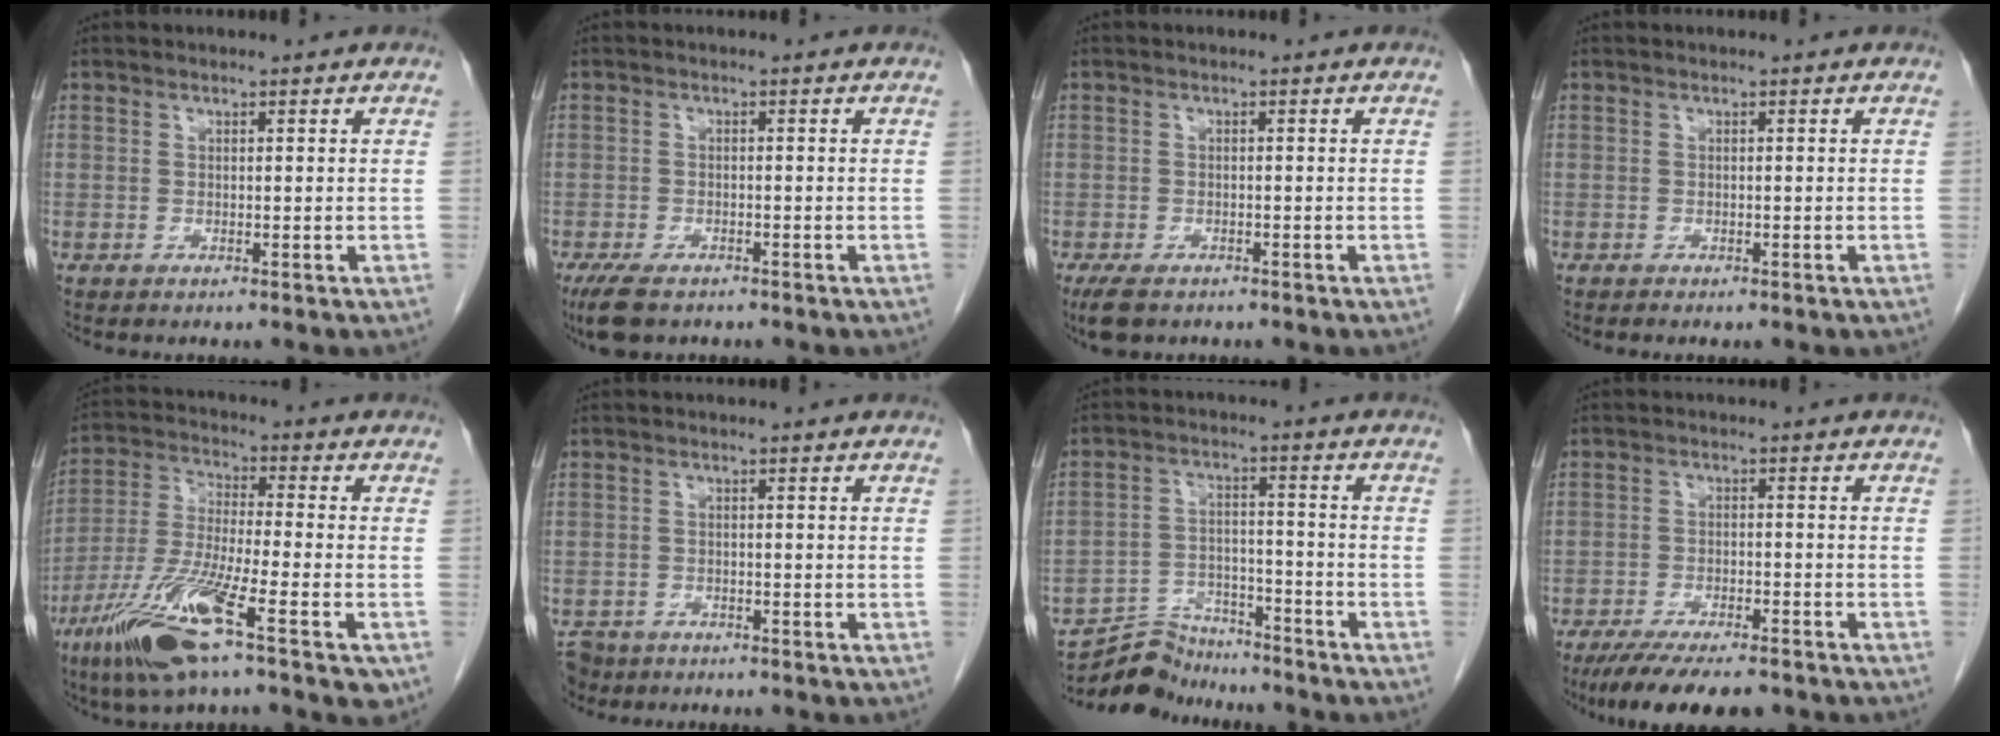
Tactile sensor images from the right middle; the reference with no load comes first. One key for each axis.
{"total": 5.1, "fx": -3.8, "fy": 2.1, "fz": 2.8, "tx": -0.055, "ty": -0.010, "tz": -0.063}
{"total": 3.9, "fx": -2.8, "fy": 1.8, "fz": 2.0, "tx": -0.042, "ty": -0.008, "tz": -0.044}
{"total": 1.3, "fx": -1.0, "fy": 0.5, "fz": 0.7, "tx": -0.015, "ty": -0.002, "tz": -0.007}
{"total": 15.4, "fx": -8.0, "fy": 1.5, "fz": 13.1, "tx": -0.265, "ty": -0.032, "tz": -0.148}
{"total": 4.7, "fx": -3.8, "fy": 2.7, "fz": 0.6, "tx": -0.012, "ty": -0.003, "tz": -0.065}
{"total": 8.0, "fx": -7.8, "fy": 1.8, "fz": -0.4, "tx": 0.006, "ty": 0.012, "tz": -0.140}
{"total": 10.9, "fx": -8.9, "fy": 2.4, "fz": 5.9, "tx": -0.091, "ty": -0.017, "tz": -0.137}